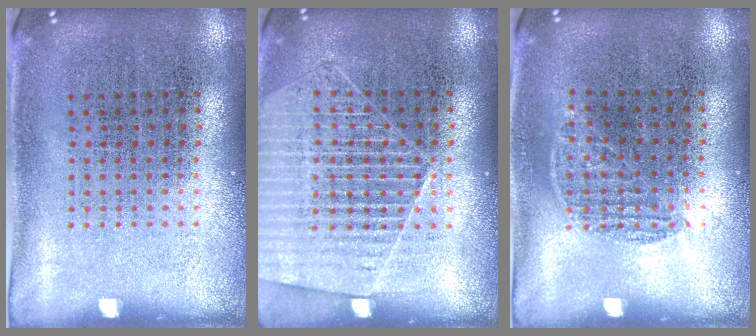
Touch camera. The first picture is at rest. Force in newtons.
{"total": 1.4, "press": 1.3, "slide": 0.5}
{"total": 0.8, "press": 0.7, "slide": 0.5}